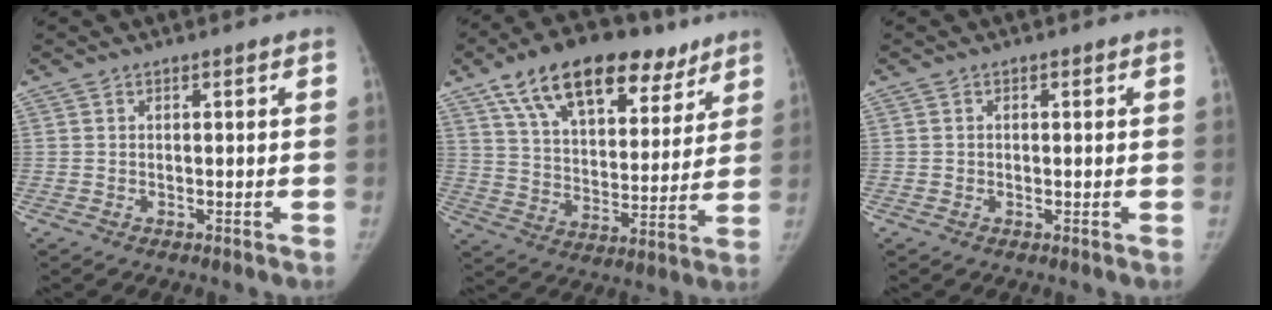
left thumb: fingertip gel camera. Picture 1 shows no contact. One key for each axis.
{"total": 23.1, "fx": 14.1, "fy": 11.7, "fz": 14.0, "tx": -0.190, "ty": -0.023, "tz": 0.236}
{"total": 0.5, "fx": -0.2, "fy": 0.5, "fz": -0.1, "tx": 0.007, "ty": 0.003, "tz": -0.003}